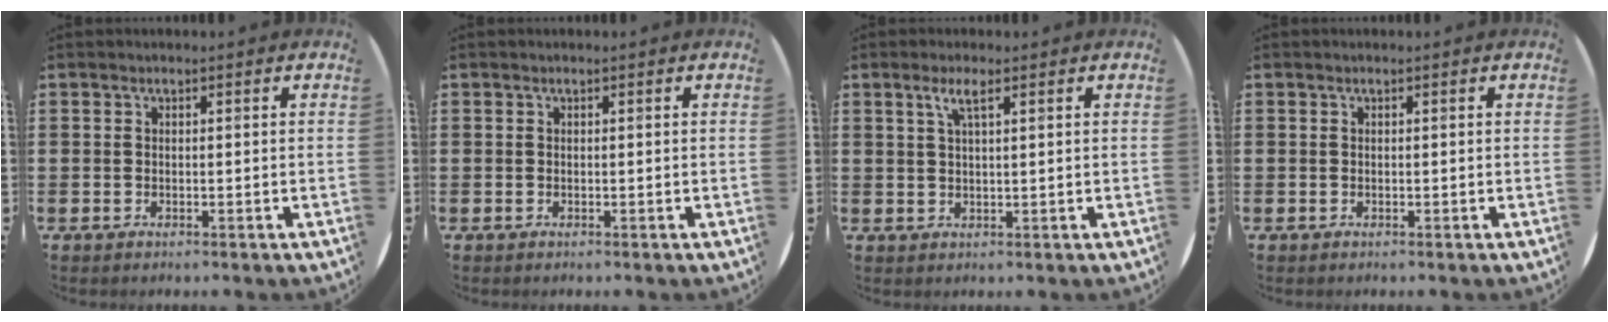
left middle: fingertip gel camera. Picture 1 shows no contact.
{"total": 0.0}
{"total": 2.6, "force": [1.4, 0.5, 2.2], "torque": [-0.046, 0.005, 0.023]}
{"total": 0.0}